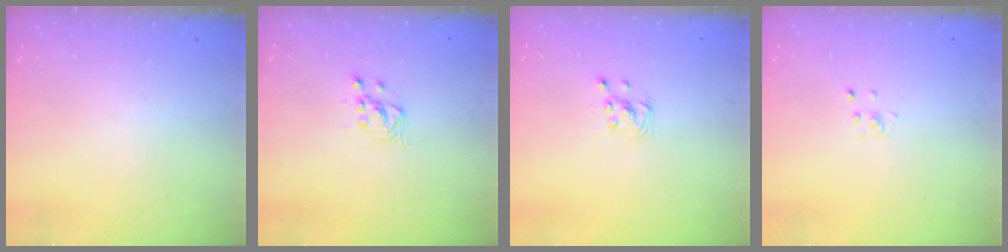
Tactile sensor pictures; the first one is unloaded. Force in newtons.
{"total": 2.6, "press": 2.6, "slide": 0.1}
{"total": 1.6, "press": 1.6, "slide": 0.0}
{"total": 2.6, "press": 2.6, "slide": 0.3}